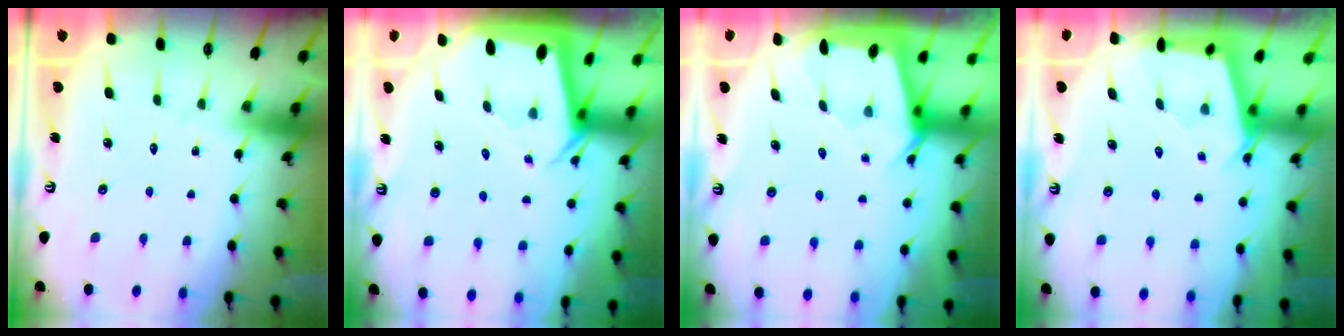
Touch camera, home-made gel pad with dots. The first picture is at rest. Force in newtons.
{"total": 3.4, "press": 3.4, "slide": 0.3}
{"total": 2.4, "press": 2.4, "slide": 0.2}
{"total": 2.6, "press": 2.6, "slide": 0.3}